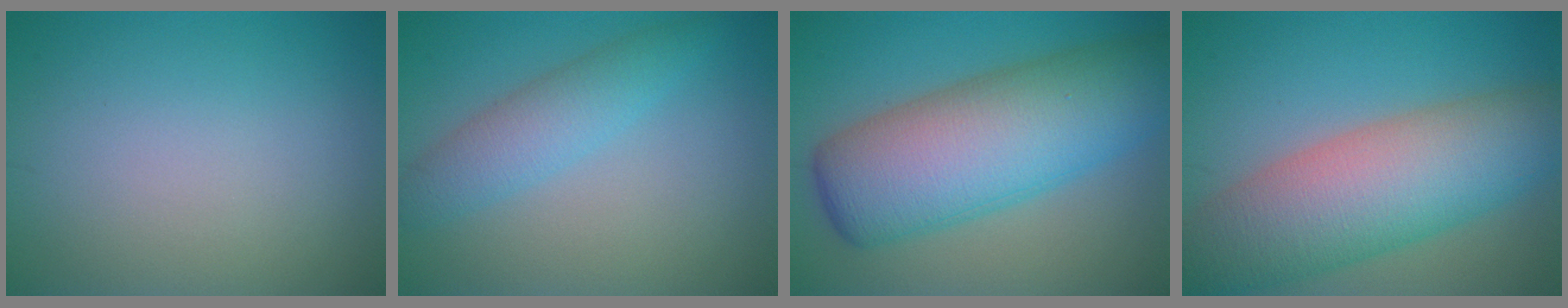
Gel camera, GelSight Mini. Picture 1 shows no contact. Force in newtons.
{"total": 3.5, "press": 3.5, "slide": 0.1}
{"total": 12.2, "press": 12.2, "slide": 0.2}
{"total": 10.9, "press": 10.9, "slide": 0.4}